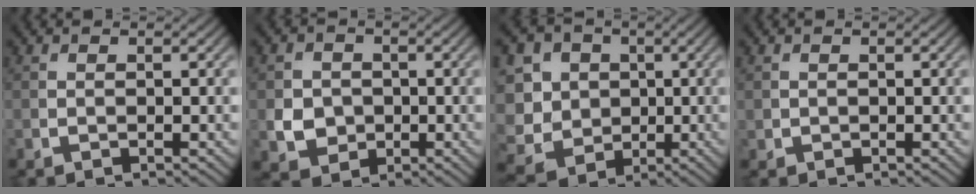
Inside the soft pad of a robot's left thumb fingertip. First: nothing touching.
{"total": 4.2, "force": [-0.6, 3.8, 1.7], "torque": [-0.042, -0.006, -0.016]}
{"total": 10.2, "force": [-0.8, 9.0, 4.7], "torque": [-0.167, -0.001, -0.028]}
{"total": 0.6, "force": [0.1, 0.6, 0.1], "torque": [-0.001, -0.004, 0.003]}